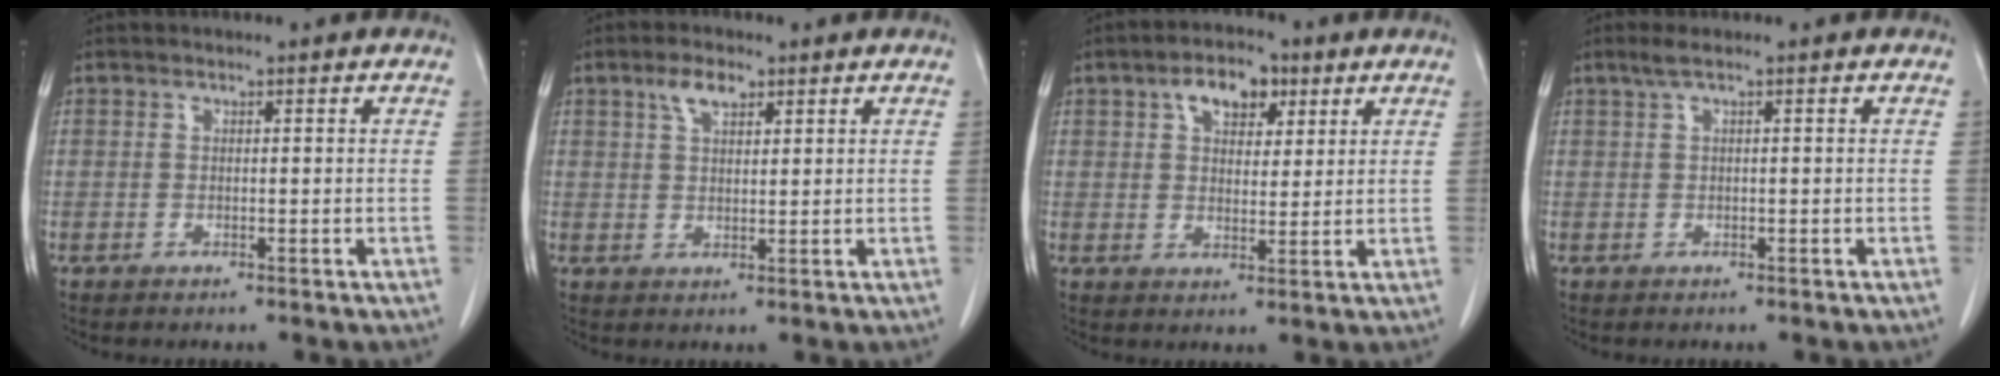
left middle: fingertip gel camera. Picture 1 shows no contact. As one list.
[{"total": 3.6, "force": [2.2, 1.5, 2.5], "torque": [-0.053, 0.007, 0.044]}, {"total": 6.4, "force": [3.2, 3.5, 4.3], "torque": [-0.070, 0.015, 0.051]}, {"total": 1.4, "force": [0.8, -0.1, 1.2], "torque": [-0.033, 0.016, 0.018]}]